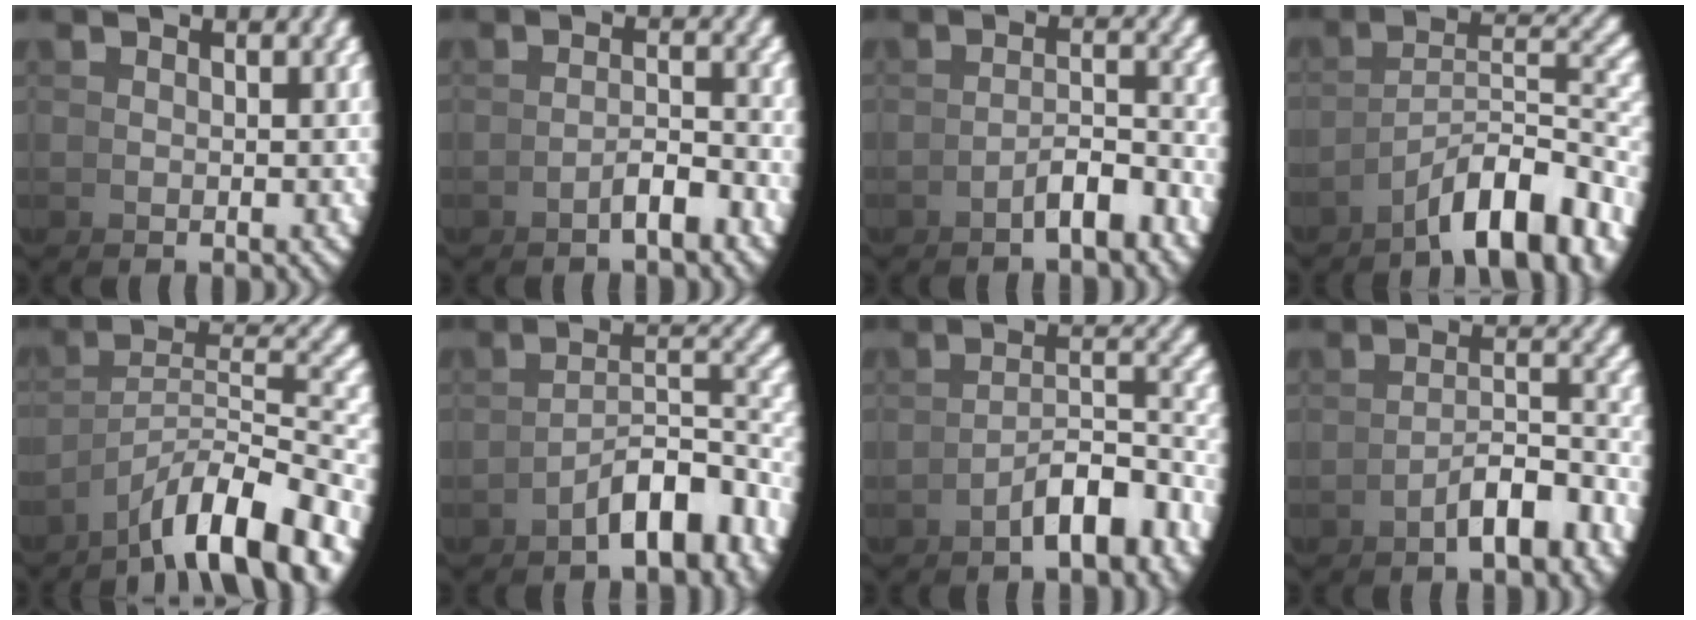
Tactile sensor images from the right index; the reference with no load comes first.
{"total": 2.1, "force": [-1.5, -0.3, 1.5], "torque": [-0.010, 0.009, -0.030]}
{"total": 2.8, "force": [-1.8, 0.1, 2.1], "torque": [-0.016, 0.006, -0.034]}
{"total": 8.1, "force": [-3.2, 3.6, 6.5], "torque": [-0.084, -0.016, -0.038]}
{"total": 9.2, "force": [-3.3, 4.8, 7.2], "torque": [-0.107, -0.032, -0.029]}
{"total": 5.9, "force": [-3.1, 2.1, 4.5], "torque": [-0.051, -0.003, -0.047]}
{"total": 4.7, "force": [-2.6, 1.3, 3.6], "torque": [-0.039, 0.002, -0.039]}
{"total": 3.8, "force": [-2.3, 0.7, 3.0], "torque": [-0.028, 0.002, -0.034]}